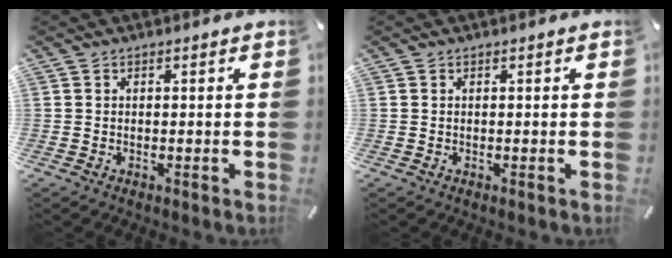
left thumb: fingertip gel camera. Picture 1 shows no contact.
{"total": 0.0}